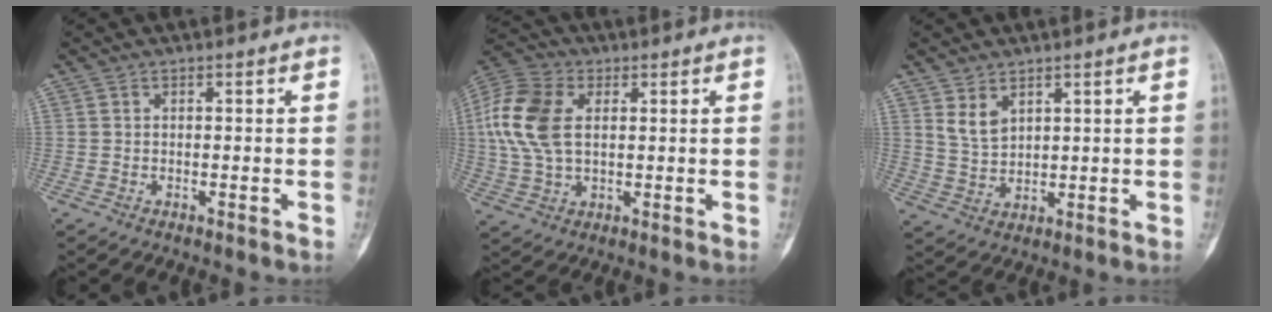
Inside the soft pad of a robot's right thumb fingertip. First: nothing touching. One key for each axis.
{"total": 13.4, "fx": 2.4, "fy": 8.5, "fz": 10.1, "tx": -0.222, "ty": 0.013, "tz": 0.043}
{"total": 4.5, "fx": 2.6, "fy": 2.7, "fz": 2.4, "tx": -0.038, "ty": -0.020, "tz": 0.060}